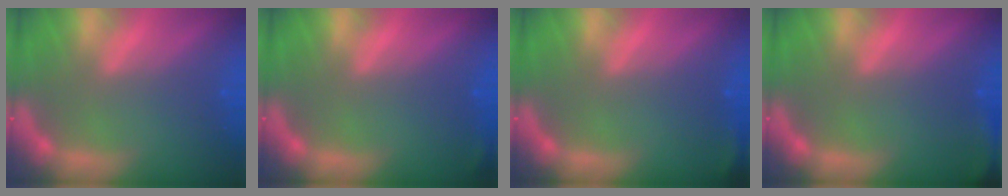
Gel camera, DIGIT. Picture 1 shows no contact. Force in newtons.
{"total": 0.9}
{"total": 1.9}
{"total": 5.4}